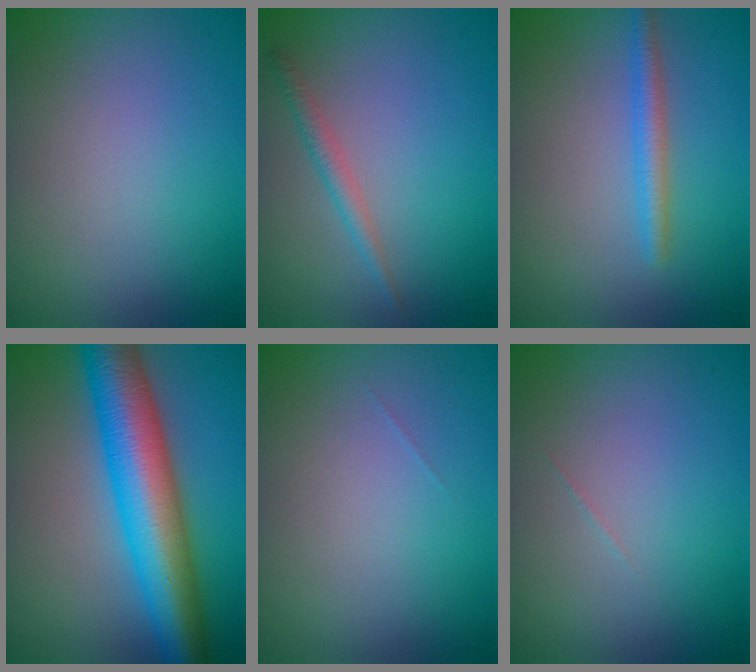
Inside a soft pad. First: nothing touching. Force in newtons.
{"total": 1.5, "press": 1.5, "slide": 0.0}
{"total": 2.2, "press": 2.1, "slide": 0.1}
{"total": 10.8, "press": 10.8, "slide": 0.1}
{"total": 0.0}
{"total": 0.0}